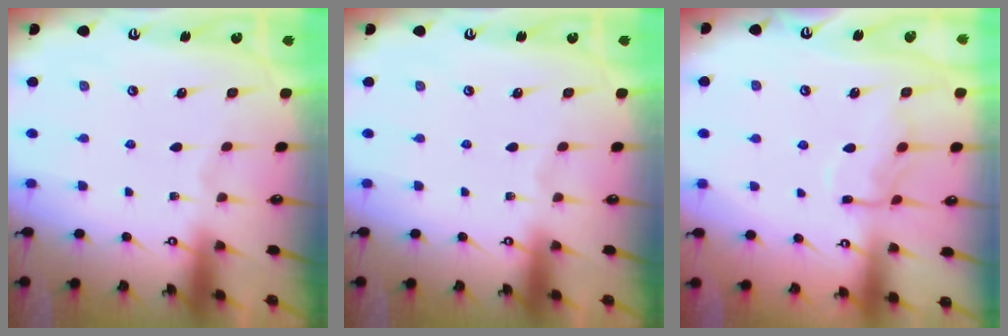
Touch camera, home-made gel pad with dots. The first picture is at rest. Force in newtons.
{"total": 0.0}
{"total": 9.0, "press": 9.0, "slide": 0.6}